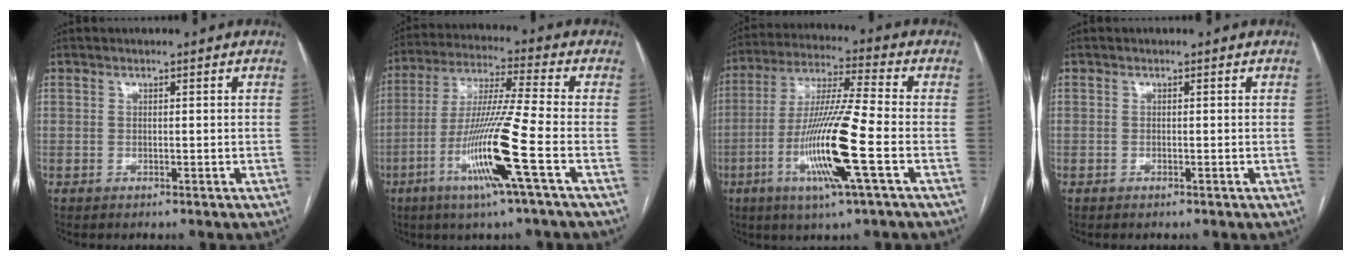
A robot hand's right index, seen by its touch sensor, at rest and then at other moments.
{"total": 13.9, "force": [-5.1, -1.6, 12.9], "torque": [-0.260, -0.018, -0.100]}
{"total": 14.6, "force": [-4.6, -0.5, 13.9], "torque": [-0.284, -0.014, -0.090]}
{"total": 0.0}